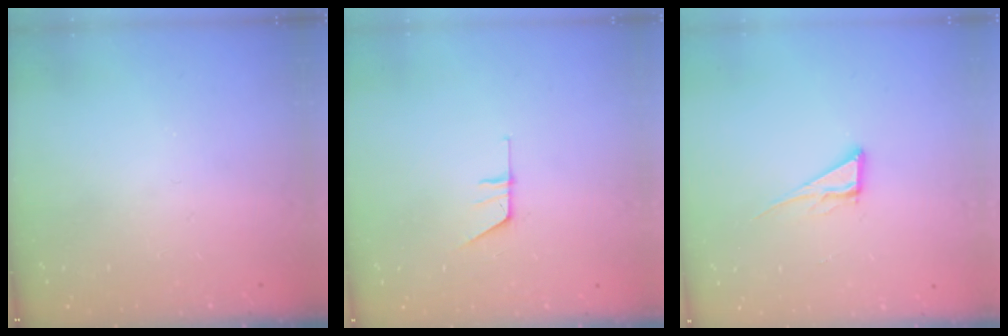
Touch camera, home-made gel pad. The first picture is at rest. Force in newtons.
{"total": 5.4, "press": 5.4, "slide": 0.5}
{"total": 6.8, "press": 6.8, "slide": 0.2}